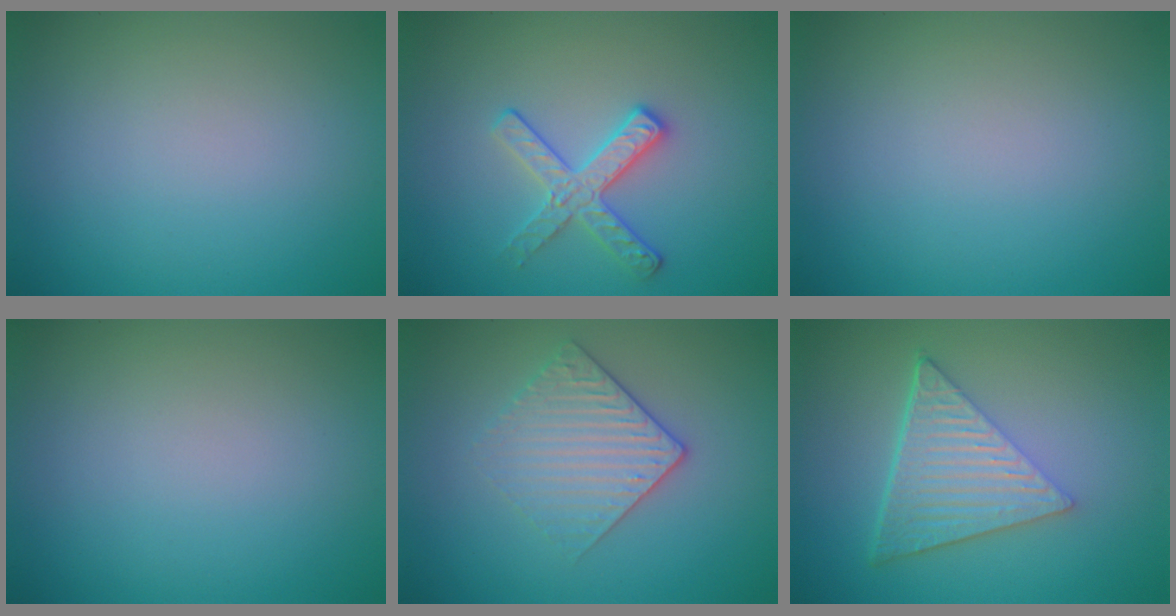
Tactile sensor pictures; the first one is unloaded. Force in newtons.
{"total": 2.8, "press": 2.7, "slide": 0.5}
{"total": 0.0}
{"total": 0.0}
{"total": 3.1, "press": 2.8, "slide": 1.3}
{"total": 6.6, "press": 4.3, "slide": 5.0}